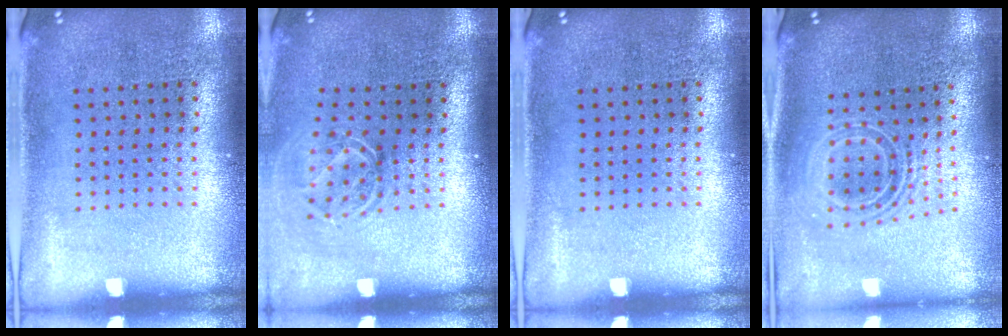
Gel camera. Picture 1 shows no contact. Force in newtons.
{"total": 1.7, "press": 1.3, "slide": 1.2}
{"total": 0.0}
{"total": 2.0, "press": 1.5, "slide": 1.4}